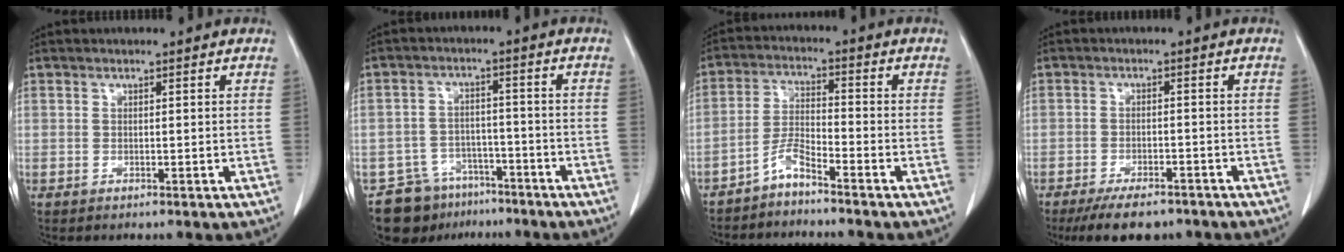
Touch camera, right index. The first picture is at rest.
{"total": 9.2, "force": [-6.8, 6.0, 1.2], "torque": [-0.018, 0.023, -0.103]}
{"total": 4.1, "force": [-3.6, 0.1, 2.0], "torque": [-0.044, -0.006, -0.074]}
{"total": 7.8, "force": [-6.2, 3.0, 3.7], "torque": [-0.054, -0.003, -0.094]}